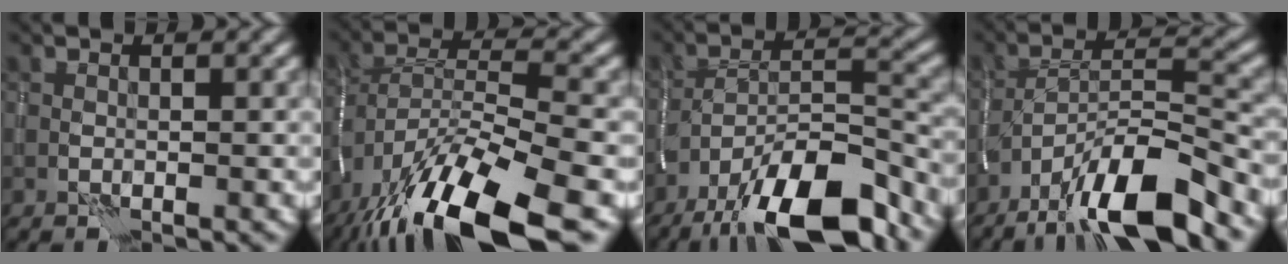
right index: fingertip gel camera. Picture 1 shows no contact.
{"total": 15.8, "force": [-10.2, 4.3, 11.2], "torque": [-0.227, -0.008, -0.175]}
{"total": 12.0, "force": [-8.7, 3.5, 7.6], "torque": [-0.125, 0.014, -0.154]}
{"total": 9.8, "force": [-6.8, 2.3, 6.6], "torque": [-0.110, 0.013, -0.122]}